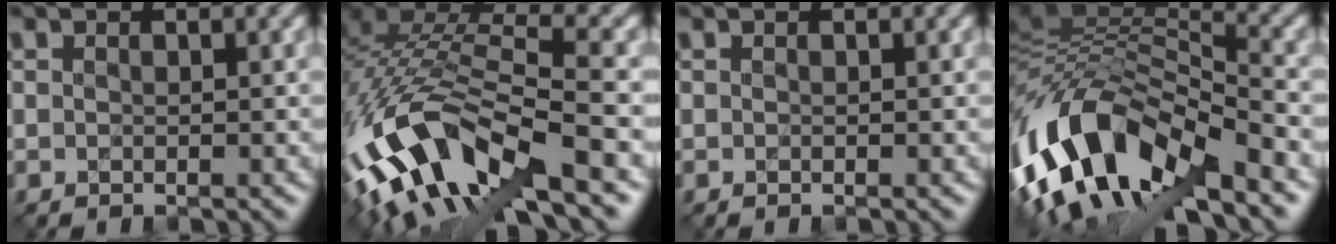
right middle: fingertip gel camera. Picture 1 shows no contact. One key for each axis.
{"total": 12.5, "fx": -5.8, "fy": 5.0, "fz": 9.9, "tx": -0.215, "ty": 0.003, "tz": -0.097}
{"total": 0.0}
{"total": 13.7, "fx": -5.2, "fy": 6.2, "fz": 11.1, "tx": -0.212, "ty": 0.025, "tz": -0.093}